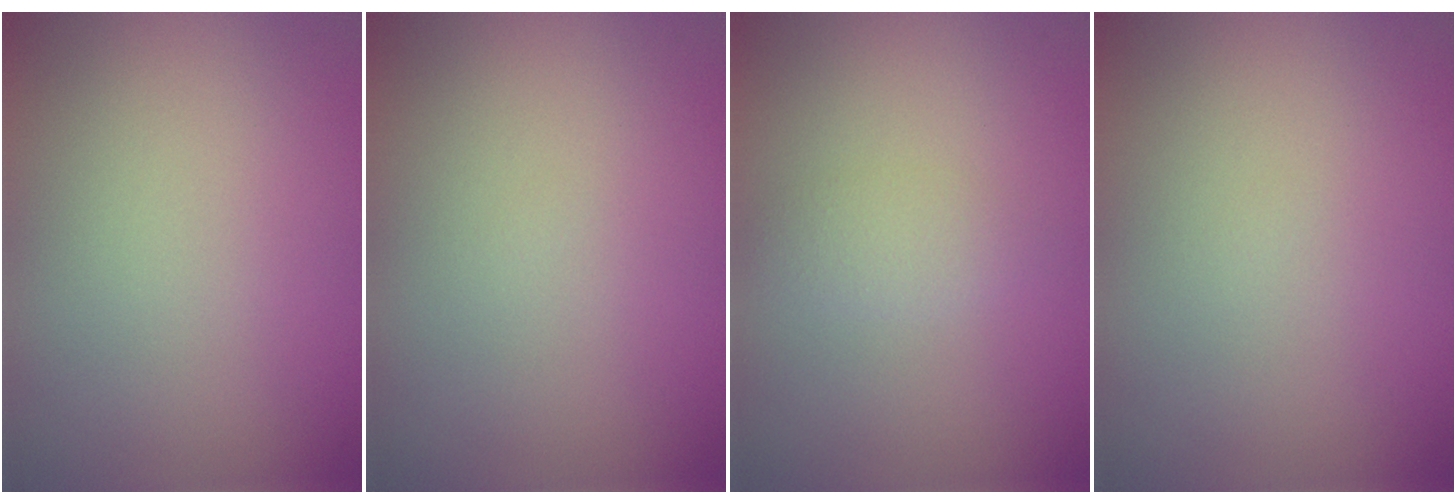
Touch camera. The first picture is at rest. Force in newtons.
{"total": 0.0}
{"total": 1.4, "press": 1.4, "slide": 0.0}
{"total": 0.0}